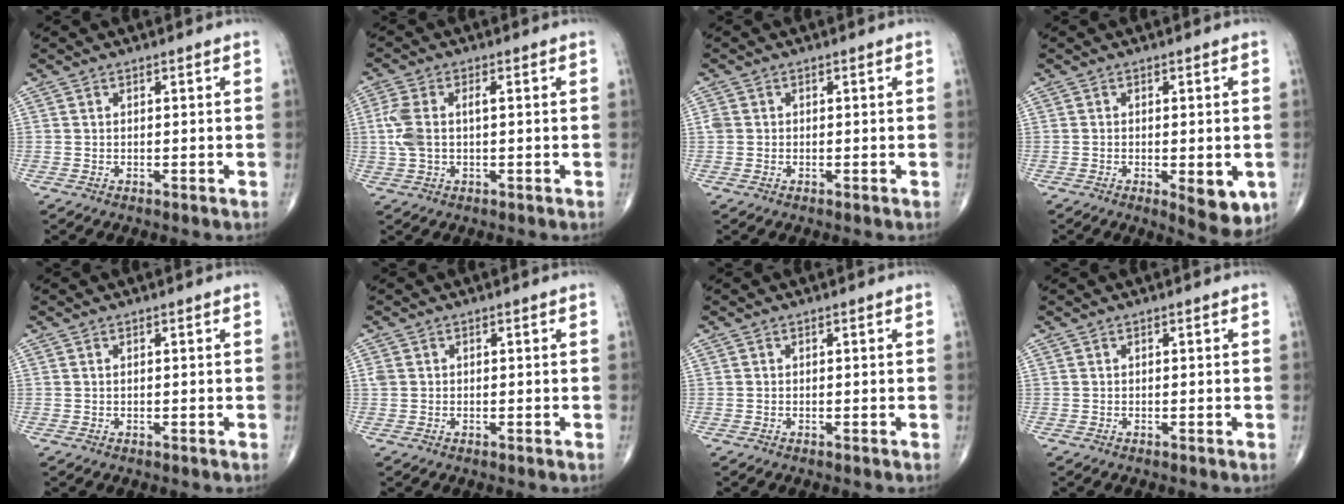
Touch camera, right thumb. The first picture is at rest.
{"total": 6.4, "force": [0.4, 3.3, 5.4], "torque": [-0.148, 0.017, 0.007]}
{"total": 1.4, "force": [0.0, 1.2, 0.7], "torque": [-0.017, 0.006, 0.003]}
{"total": 7.1, "force": [-2.1, 2.7, 6.3], "torque": [-0.066, -0.011, -0.023]}
{"total": 0.0}
{"total": 1.2, "force": [0.2, 1.0, 0.6], "torque": [-0.019, 0.008, 0.007]}
{"total": 0.0}
{"total": 0.0}